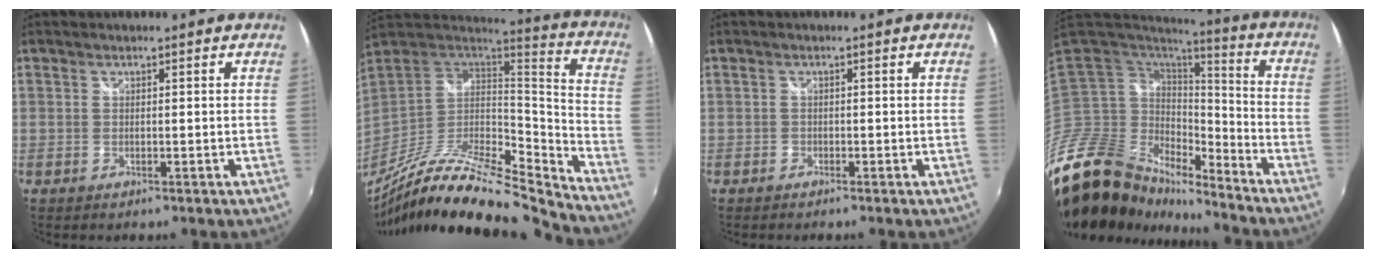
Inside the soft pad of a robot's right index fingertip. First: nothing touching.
{"total": 22.3, "force": [-18.9, 3.7, 11.2], "torque": [-0.195, -0.023, -0.337]}
{"total": 1.0, "force": [-0.8, 0.7, 0.1], "torque": [-0.007, 0.000, -0.016]}
{"total": 22.7, "force": [-18.9, 8.1, 9.7], "torque": [-0.206, -0.030, -0.346]}